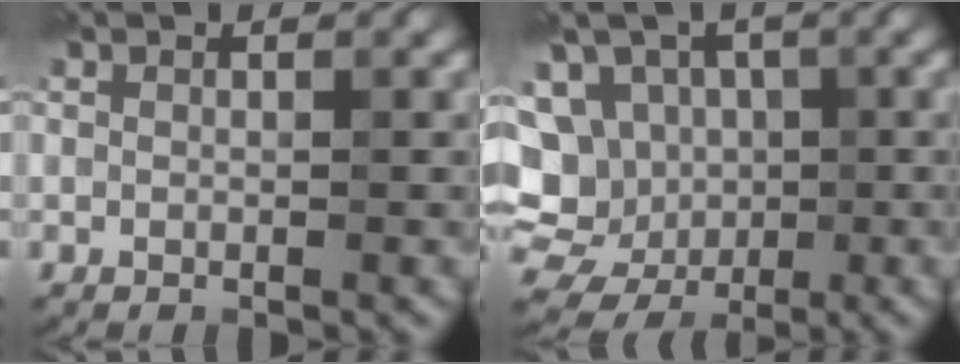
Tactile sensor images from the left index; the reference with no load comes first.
{"total": 12.4, "force": [-1.5, 11.2, 5.2], "torque": [-0.109, 0.004, -0.032]}